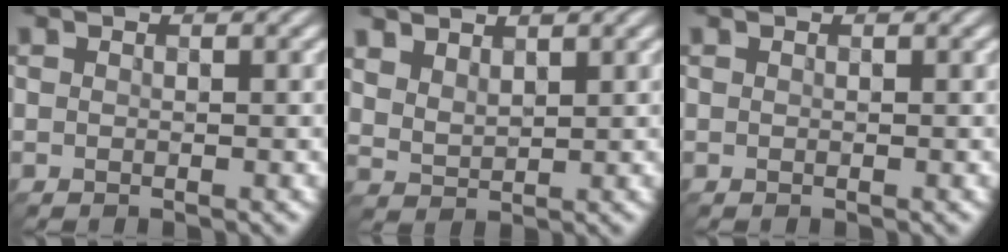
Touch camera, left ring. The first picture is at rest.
{"total": 2.6, "force": [2.1, 1.1, 1.0], "torque": [-0.025, 0.002, 0.048]}
{"total": 0.0}